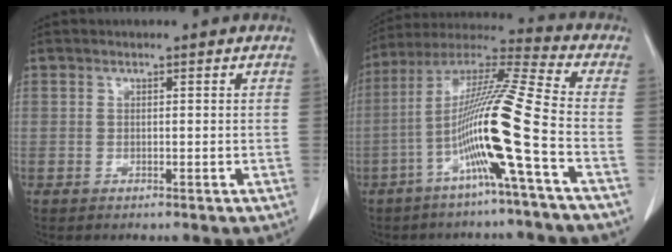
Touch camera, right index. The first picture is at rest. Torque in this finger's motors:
{"motor_torque": [2.09, -0.05, 1.05, 0.21]}